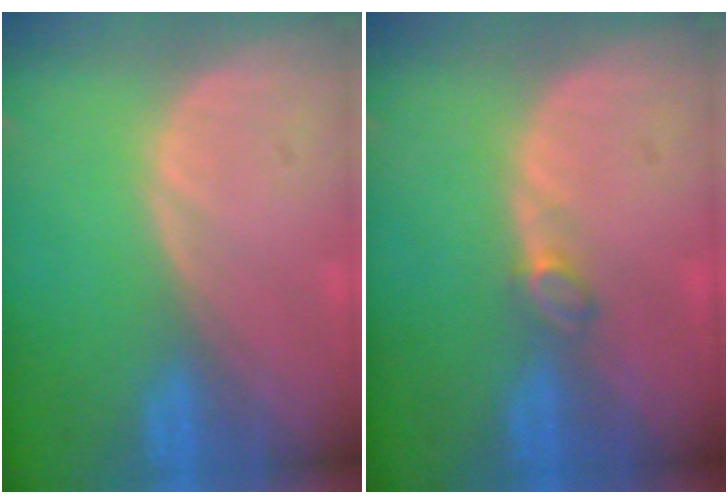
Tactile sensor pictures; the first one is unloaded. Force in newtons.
{"total": 1.7, "press": 1.7, "slide": 0.4}